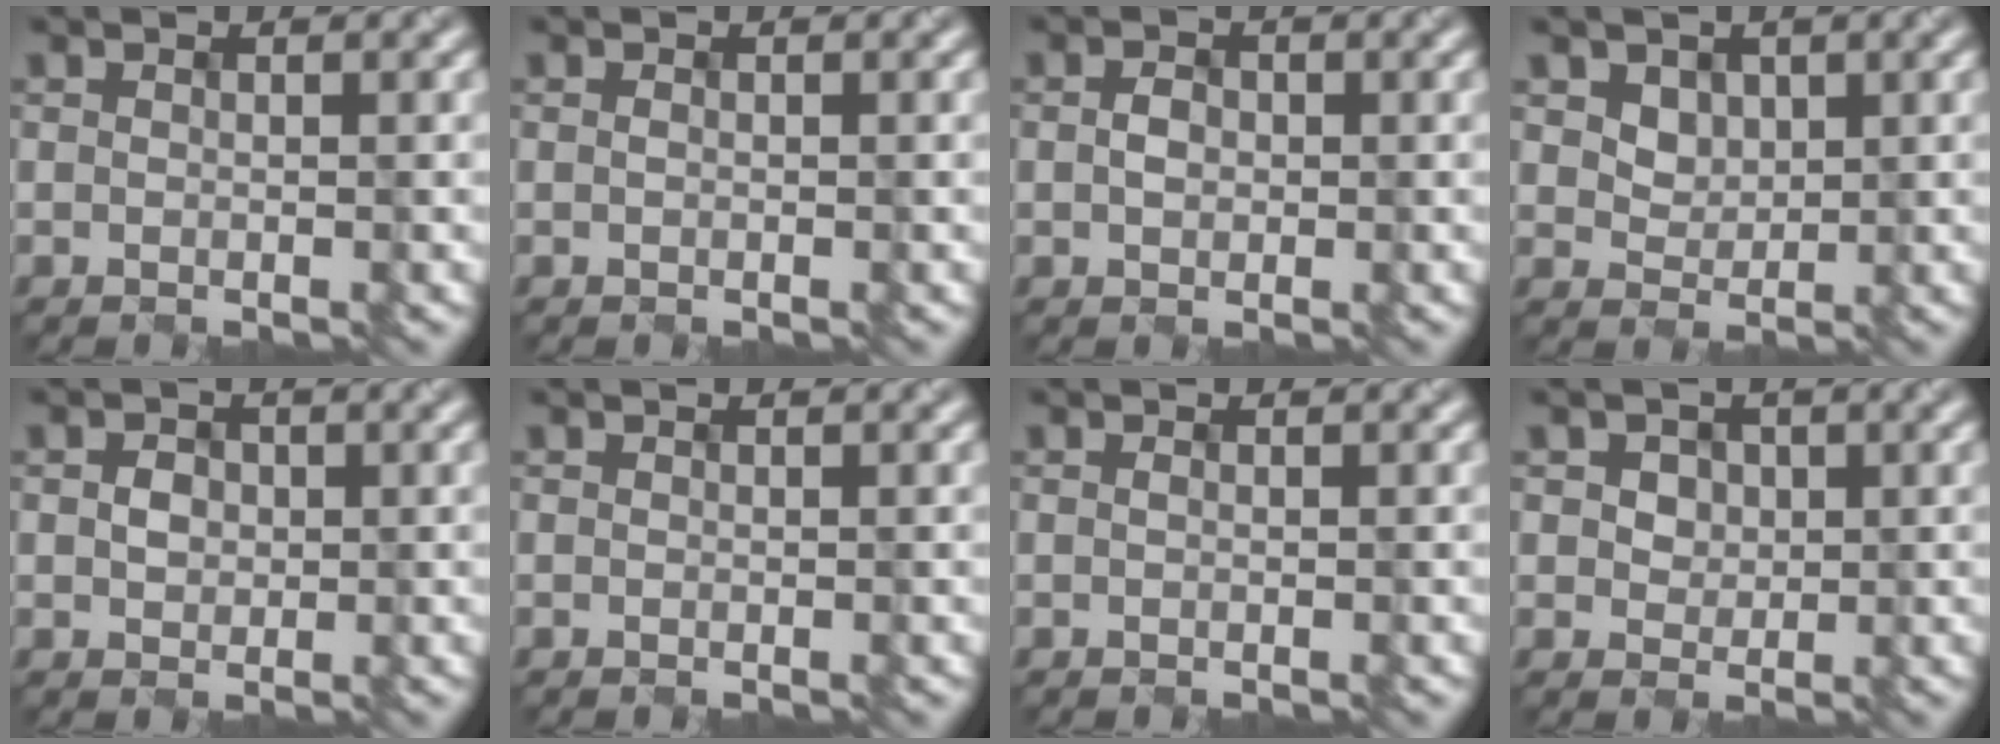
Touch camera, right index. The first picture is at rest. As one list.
[{"total": 0.0}, {"total": 1.1, "force": [-0.3, 0.9, 0.5], "torque": [-0.015, 0.000, -0.001]}, {"total": 2.1, "force": [1.3, 1.5, 0.4], "torque": [-0.024, -0.004, 0.042]}, {"total": 1.1, "force": [-0.1, 1.0, 0.2], "torque": [-0.009, -0.001, 0.002]}, {"total": 0.0}, {"total": 0.0}, {"total": 2.7, "force": [1.3, 2.1, 0.9], "torque": [-0.033, 0.013, 0.022]}]